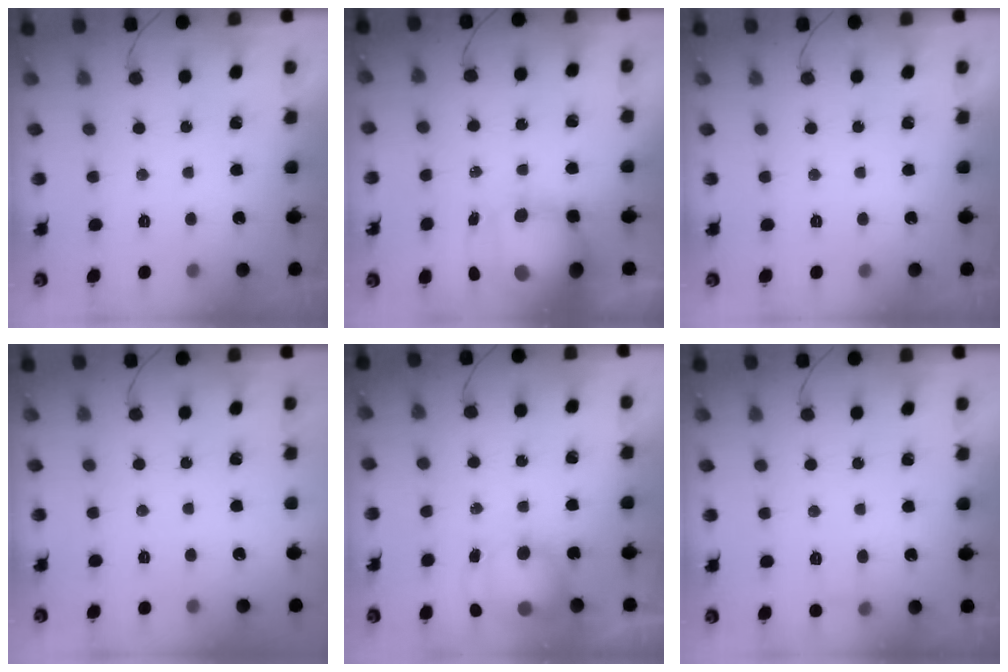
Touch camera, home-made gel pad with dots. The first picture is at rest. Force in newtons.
{"total": 14.3, "press": 13.1, "slide": 5.8}
{"total": 0.0}
{"total": 0.0}
{"total": 11.3, "press": 8.7, "slide": 7.1}
{"total": 2.6, "press": 2.4, "slide": 1.0}